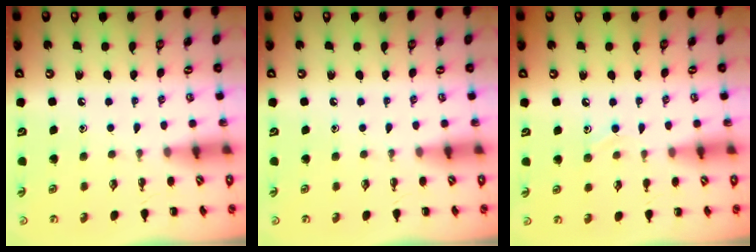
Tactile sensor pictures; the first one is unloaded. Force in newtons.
{"total": 0.0}
{"total": 5.9, "press": 5.5, "slide": 2.1}